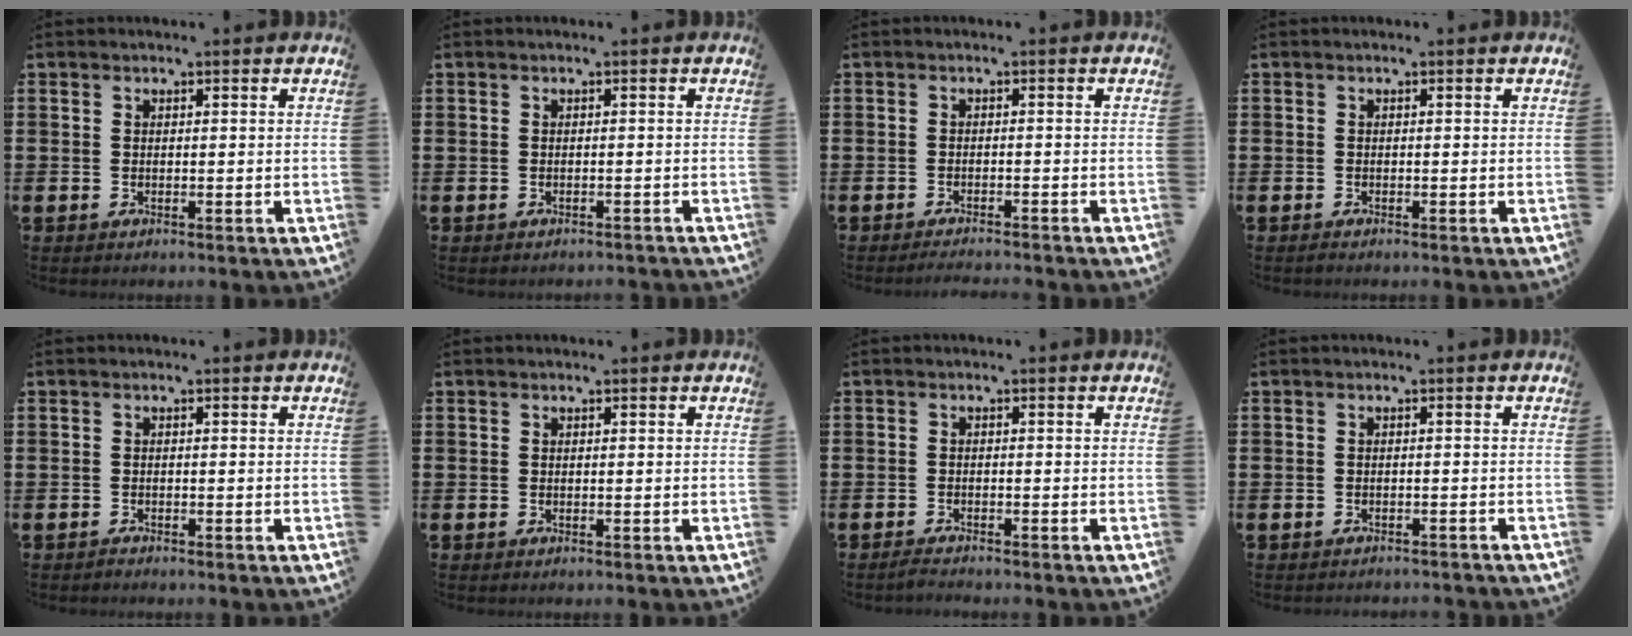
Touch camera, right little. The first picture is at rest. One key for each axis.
{"total": 0.0}
{"total": 1.1, "fx": -1.1, "fy": -0.1, "fz": 0.2, "tx": -0.005, "ty": 0.000, "tz": -0.022}
{"total": 0.0}
{"total": 0.0}
{"total": 0.0}
{"total": 1.1, "fx": -1.0, "fy": 0.0, "fz": 0.4, "tx": -0.010, "ty": 0.000, "tz": -0.020}
{"total": 0.6, "fx": -0.5, "fy": -0.1, "fz": -0.1, "tx": 0.002, "ty": 0.001, "tz": -0.012}